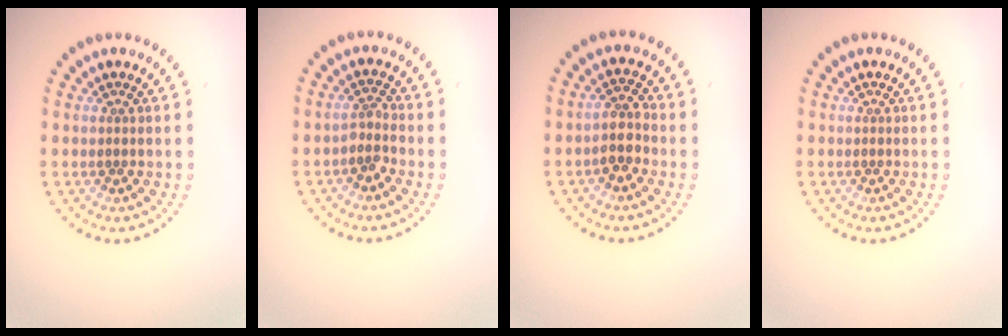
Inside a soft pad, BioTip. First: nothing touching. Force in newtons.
{"total": 1.7, "press": 1.3, "slide": 1.2}
{"total": 2.3, "press": 2.0, "slide": 1.1}
{"total": 0.0}